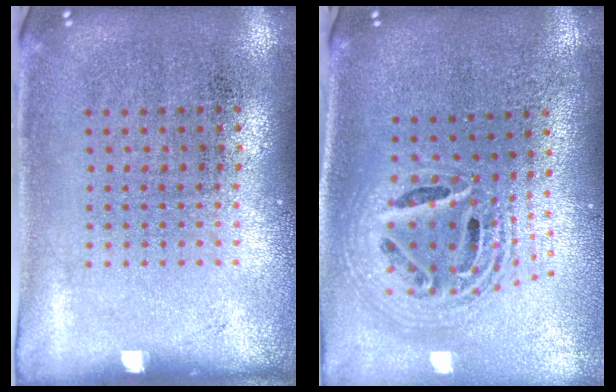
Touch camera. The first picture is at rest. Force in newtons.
{"total": 2.3, "press": 1.8, "slide": 1.6}